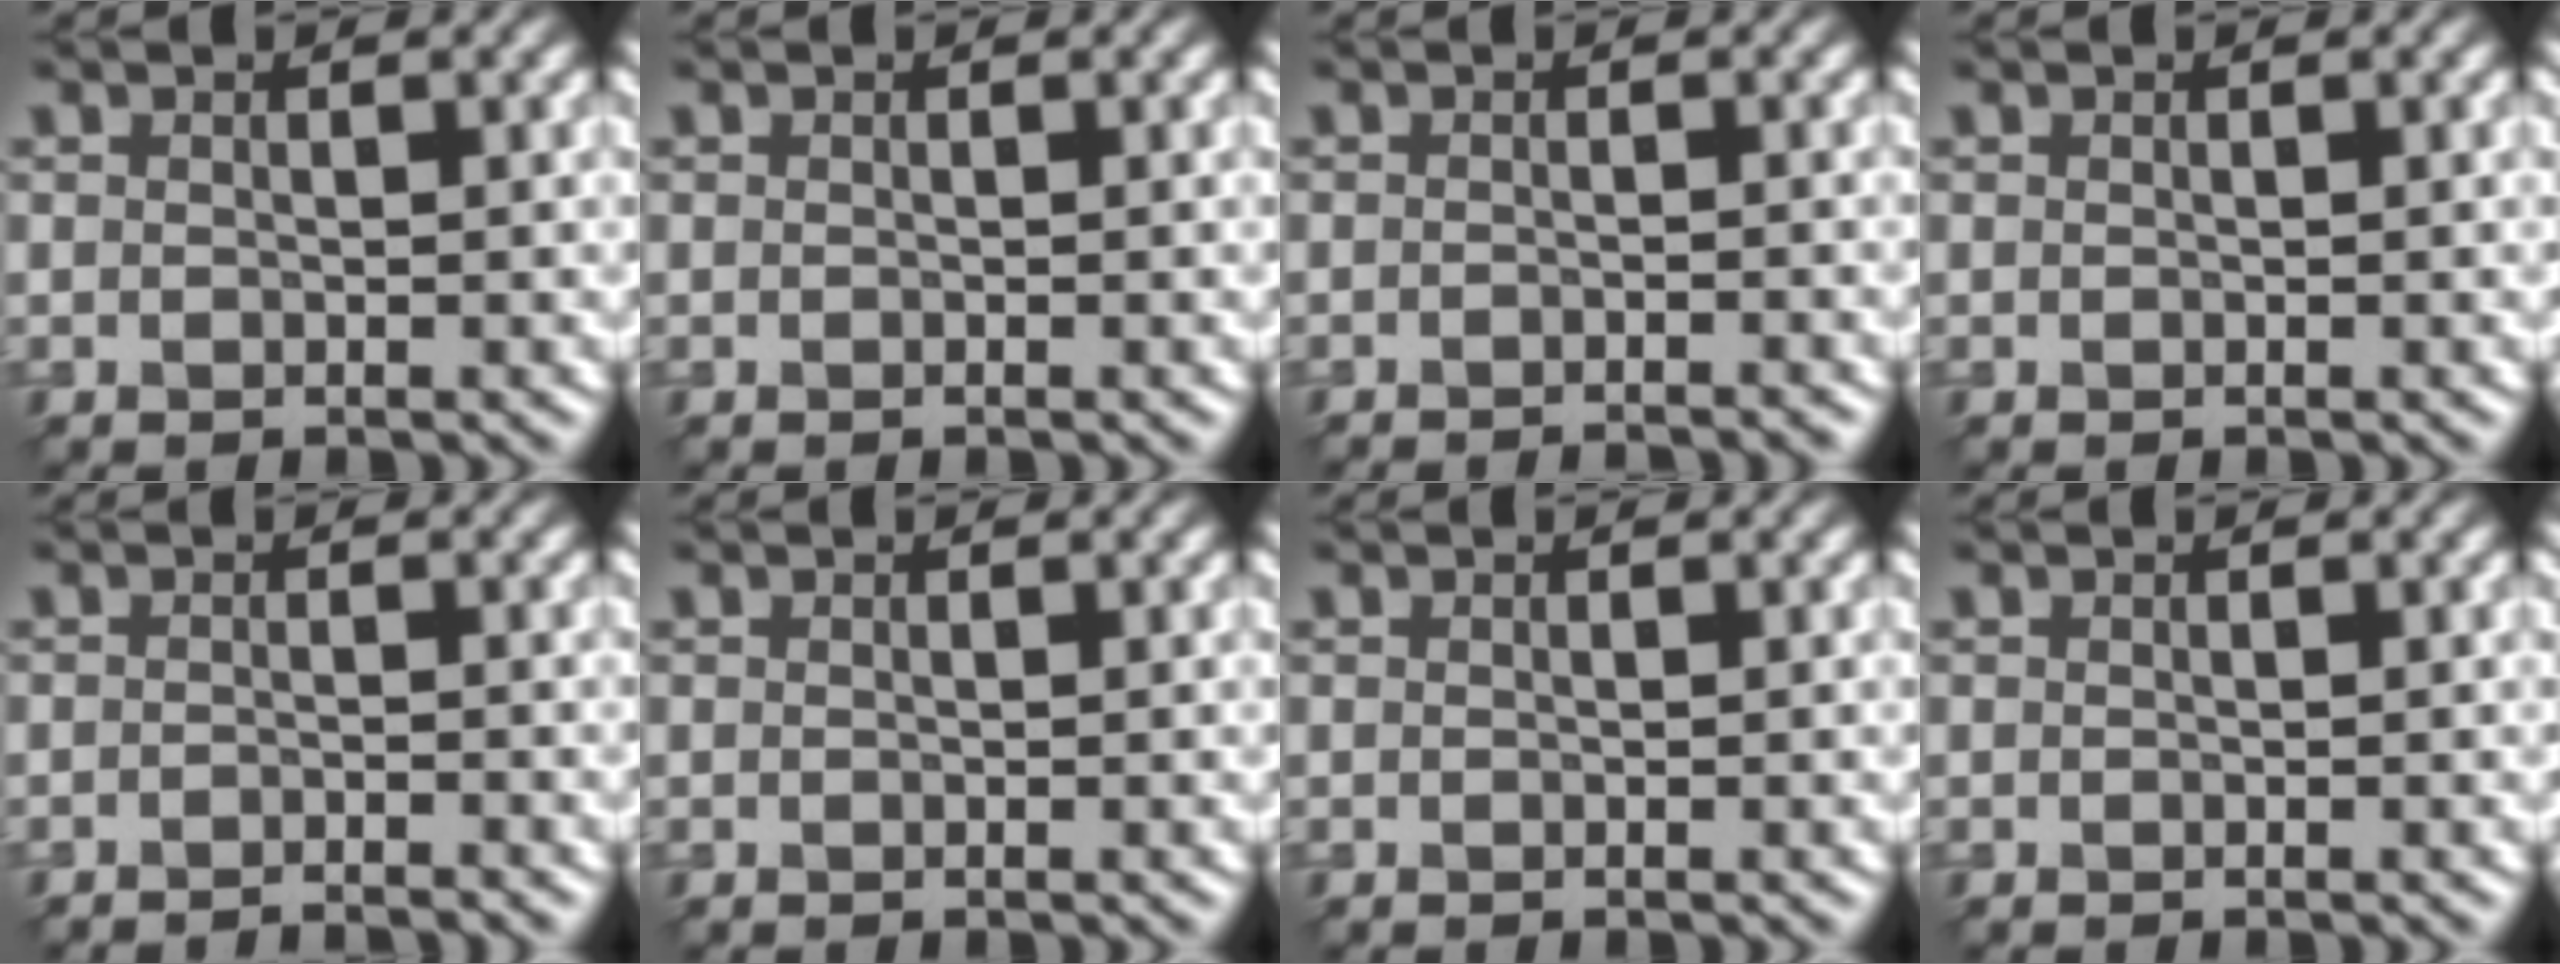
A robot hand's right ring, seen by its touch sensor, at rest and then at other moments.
{"total": 0.0}
{"total": 2.8, "force": [-2.6, 0.3, 0.9], "torque": [-0.006, 0.002, -0.036]}
{"total": 0.0}
{"total": 2.0, "force": [-1.9, 0.2, 0.7], "torque": [0.003, -0.002, -0.031]}
{"total": 0.0}
{"total": 0.0}
{"total": 0.0}